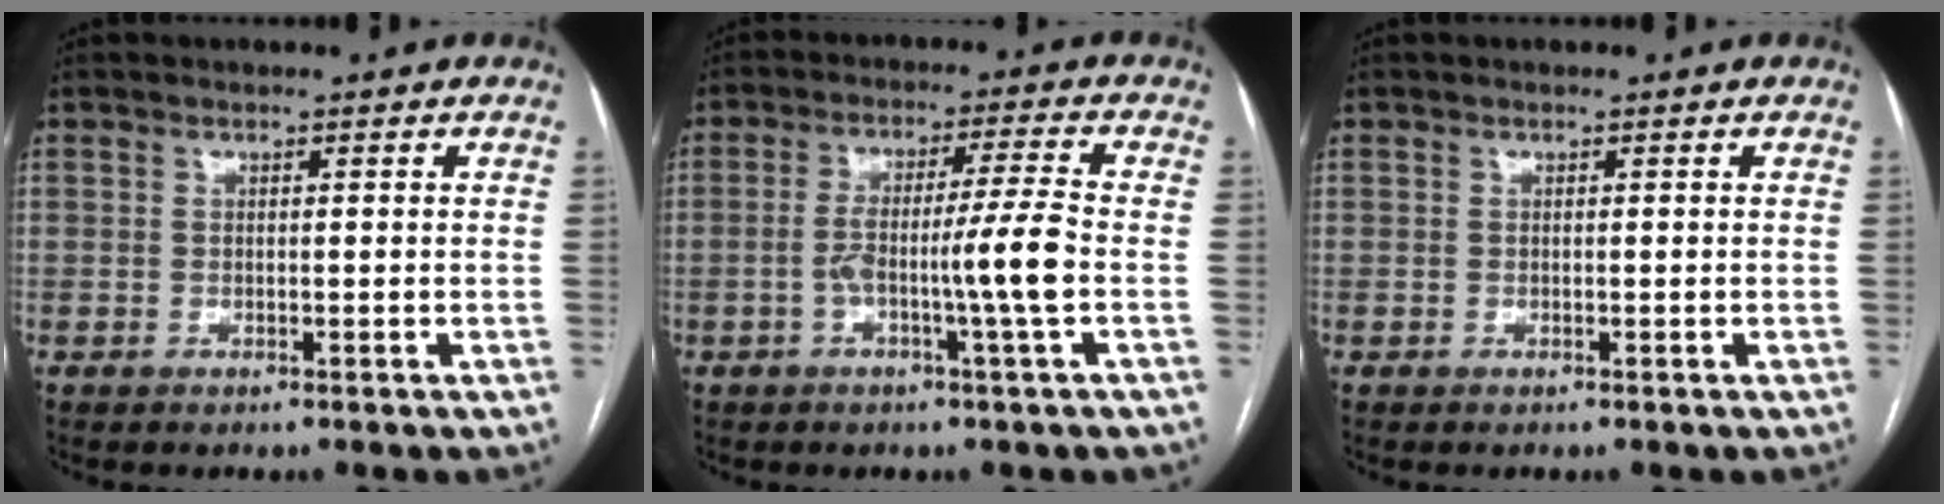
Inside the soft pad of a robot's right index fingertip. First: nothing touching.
{"total": 8.1, "force": [-2.0, -1.2, 7.7], "torque": [-0.139, 0.005, -0.034]}
{"total": 0.0}